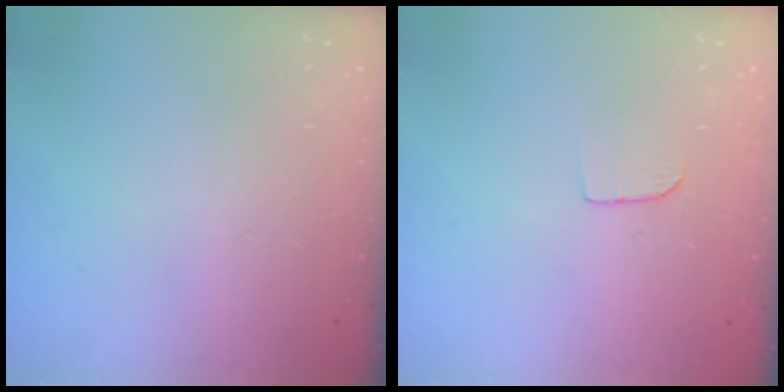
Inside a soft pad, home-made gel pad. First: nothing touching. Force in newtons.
{"total": 4.6, "press": 4.6, "slide": 0.4}